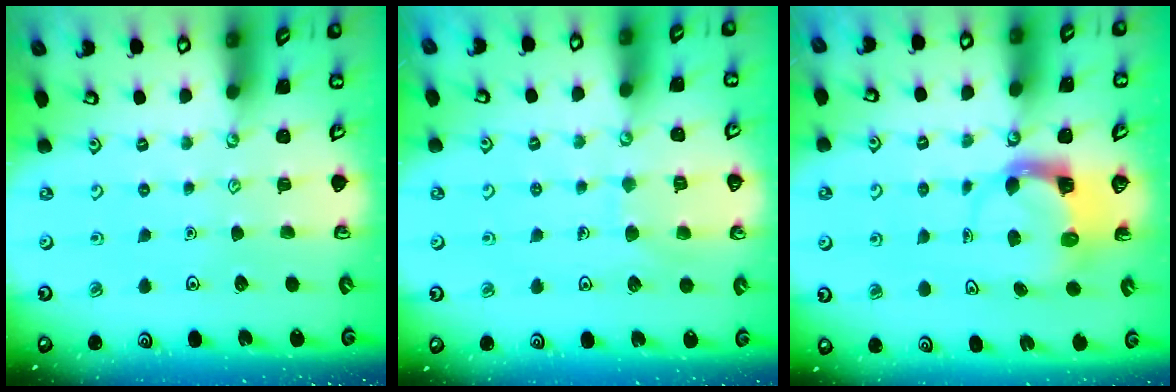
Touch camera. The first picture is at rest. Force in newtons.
{"total": 7.2, "press": 7.2, "slide": 0.5}
{"total": 3.7, "press": 3.6, "slide": 0.5}